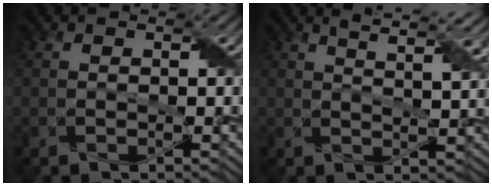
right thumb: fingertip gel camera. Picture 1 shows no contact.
{"total": 7.6, "force": [5.2, 1.8, 5.2], "torque": [-0.064, 0.022, 0.051]}